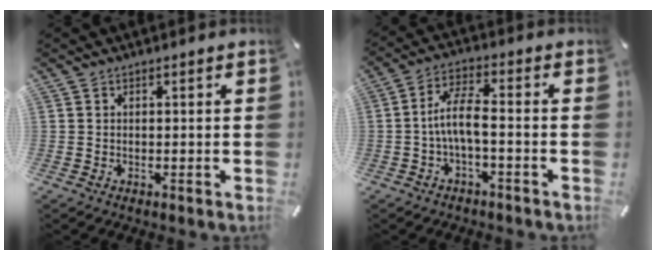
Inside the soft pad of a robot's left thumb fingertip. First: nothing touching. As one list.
[{"total": 8.1, "force": [-1.7, 2.9, 7.4], "torque": [-0.145, 0.008, -0.033]}]